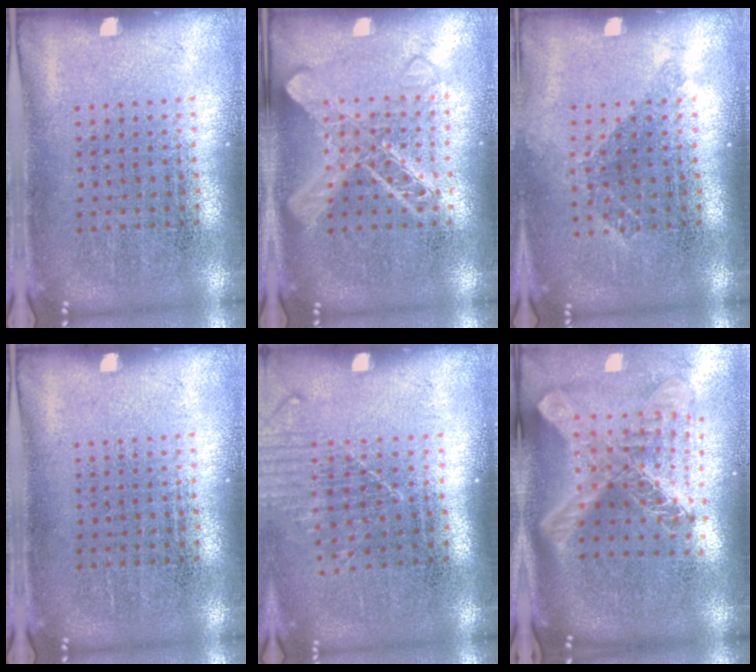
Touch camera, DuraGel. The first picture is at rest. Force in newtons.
{"total": 2.9, "press": 2.9, "slide": 0.5}
{"total": 1.0, "press": 0.9, "slide": 0.5}
{"total": 0.0}
{"total": 1.3, "press": 1.0, "slide": 0.8}
{"total": 2.9, "press": 2.1, "slide": 2.0}